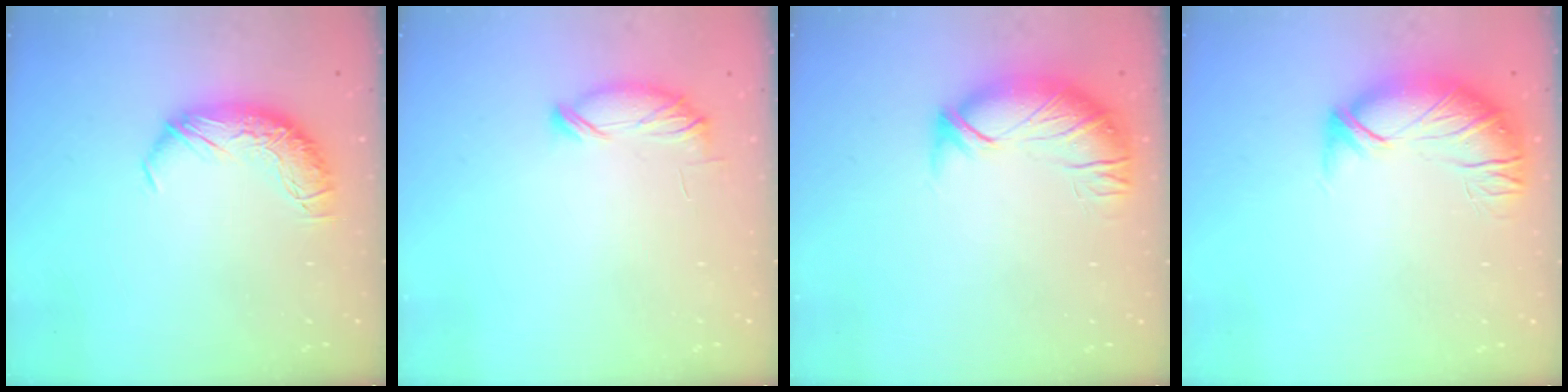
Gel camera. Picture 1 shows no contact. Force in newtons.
{"total": 6.7, "press": 6.7, "slide": 0.3}
{"total": 3.0, "press": 1.6, "slide": 2.6}
{"total": 2.8, "press": 1.2, "slide": 2.5}